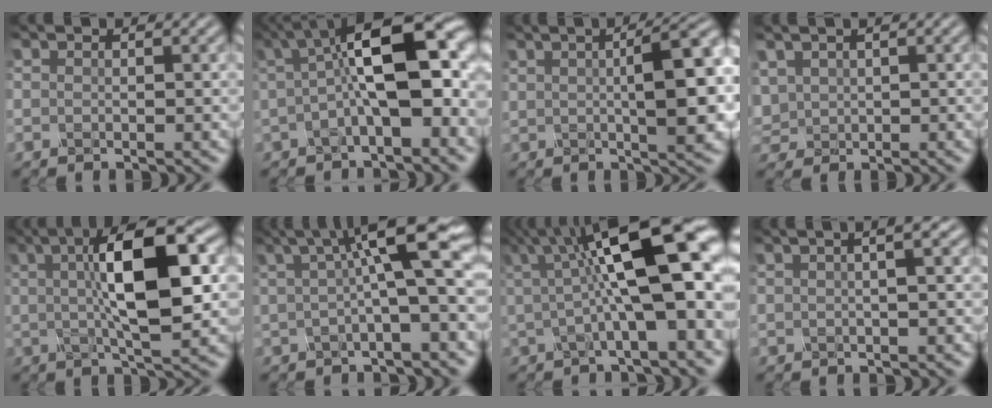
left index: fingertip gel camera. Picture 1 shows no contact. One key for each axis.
{"total": 10.4, "fx": 1.0, "fy": 3.6, "fz": 9.7, "tx": -0.148, "ty": 0.025, "tz": 0.007}
{"total": 8.1, "fx": 1.4, "fy": 2.3, "fz": 7.7, "tx": -0.097, "ty": 0.013, "tz": 0.023}
{"total": 2.3, "fx": 0.9, "fy": 1.9, "fz": 0.9, "tx": -0.030, "ty": 0.002, "tz": 0.020}
{"total": 10.6, "fx": 2.2, "fy": 3.0, "fz": 9.9, "tx": -0.147, "ty": 0.015, "tz": 0.033}
{"total": 8.2, "fx": 2.1, "fy": 1.7, "fz": 7.8, "tx": -0.105, "ty": 0.023, "tz": 0.023}
{"total": 12.1, "fx": 2.4, "fy": 3.2, "fz": 11.5, "tx": -0.165, "ty": 0.024, "tz": 0.032}
{"total": 3.1, "fx": 1.1, "fy": 1.0, "fz": 2.7, "tx": -0.024, "ty": 0.016, "tz": 0.002}